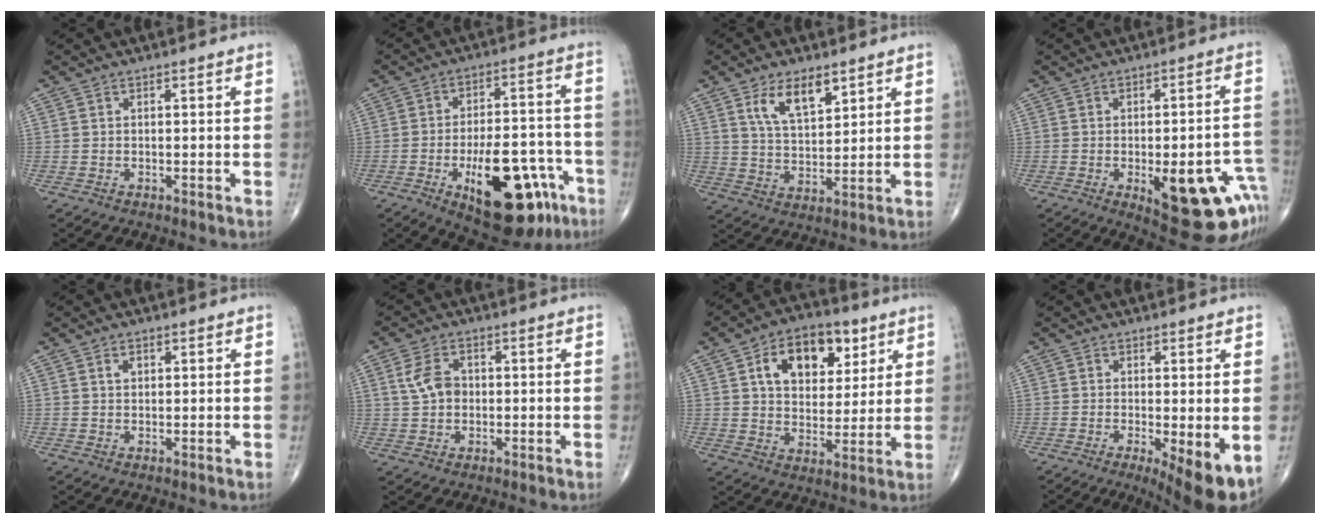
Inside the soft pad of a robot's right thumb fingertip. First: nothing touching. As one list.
[{"total": 21.1, "force": [-9.3, 9.3, 16.5], "torque": [-0.201, 0.044, -0.119]}, {"total": 9.0, "force": [5.1, 4.1, 6.2], "torque": [-0.094, -0.028, 0.098]}, {"total": 19.4, "force": [-6.8, 7.5, 16.5], "torque": [-0.137, 0.025, -0.065]}, {"total": 1.8, "force": [0.8, 1.2, 1.1], "torque": [-0.013, -0.001, 0.013]}, {"total": 5.3, "force": [0.7, 3.8, 3.6], "torque": [-0.065, 0.005, 0.011]}, {"total": 15.1, "force": [6.1, 9.7, 9.9], "torque": [-0.109, -0.012, 0.100]}, {"total": 7.8, "force": [-2.1, 2.1, 7.2], "torque": [-0.102, -0.022, -0.030]}]